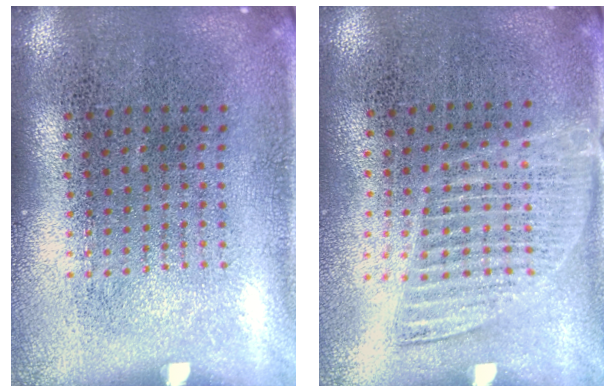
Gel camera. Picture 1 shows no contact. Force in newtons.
{"total": 1.3, "press": 1.2, "slide": 0.7}